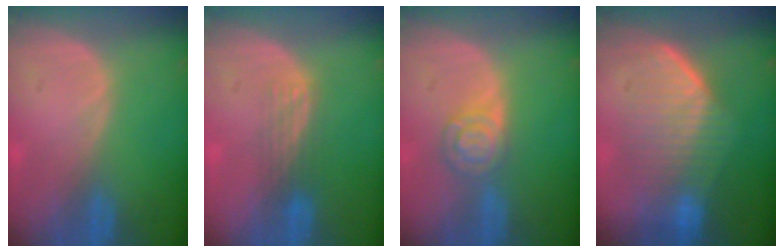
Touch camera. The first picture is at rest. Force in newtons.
{"total": 2.9, "press": 2.7, "slide": 1.2}
{"total": 5.3, "press": 4.7, "slide": 2.4}
{"total": 7.8, "press": 7.7, "slide": 0.6}